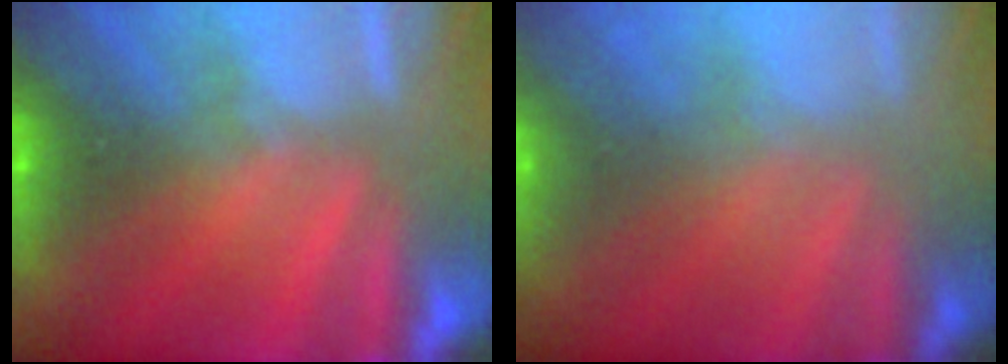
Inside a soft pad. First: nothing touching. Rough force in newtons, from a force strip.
{"total": 6.9}